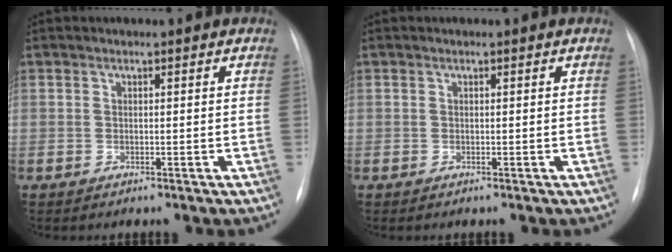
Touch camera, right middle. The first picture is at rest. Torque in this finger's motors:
{"motor_torque": [-0.18, -0.18, -0.01, -0.01]}